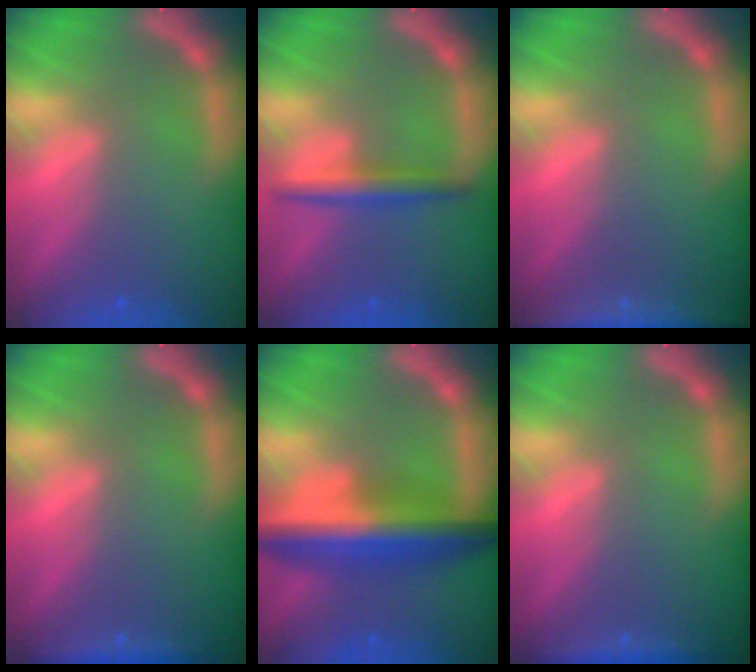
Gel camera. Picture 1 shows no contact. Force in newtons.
{"total": 3.0}
{"total": 6.5}
{"total": 1.9}
{"total": 8.5}
{"total": 1.9}